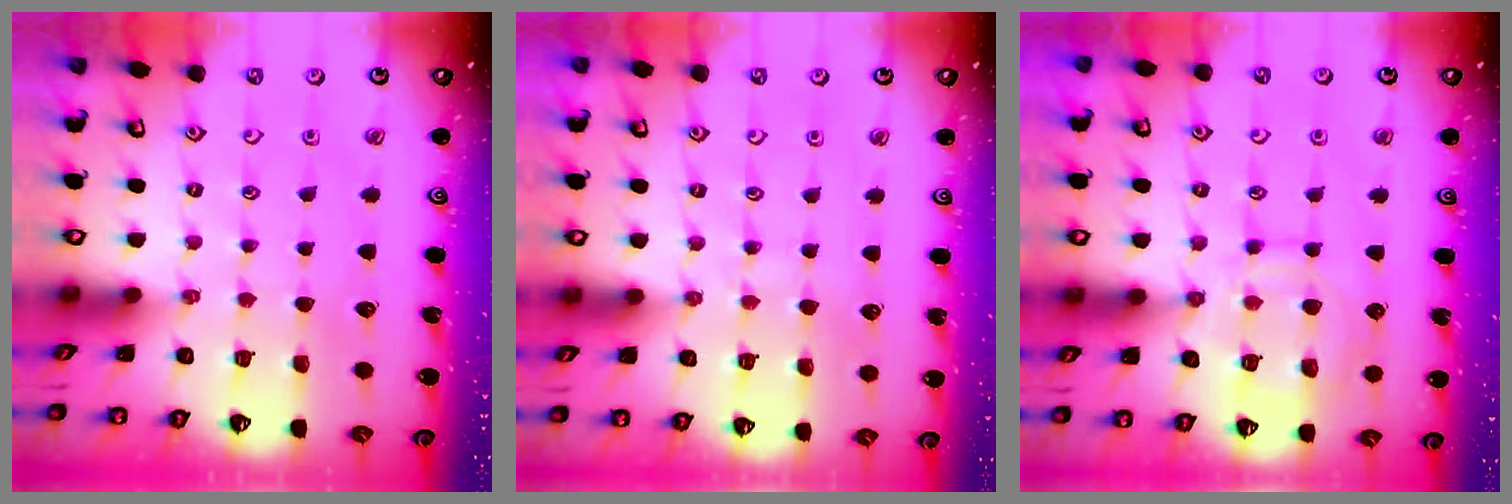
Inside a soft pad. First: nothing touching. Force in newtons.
{"total": 2.6, "press": 2.6, "slide": 0.3}
{"total": 11.5, "press": 11.4, "slide": 1.2}